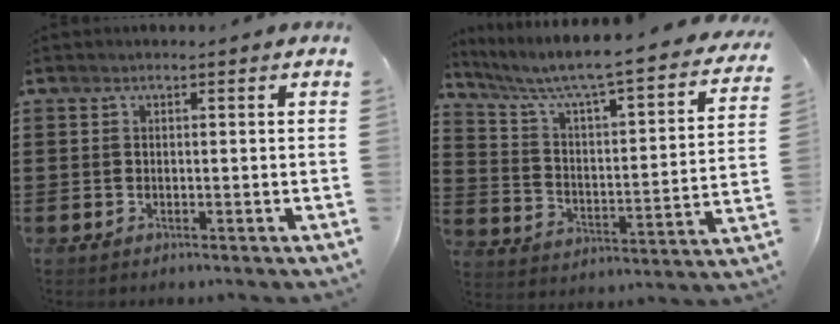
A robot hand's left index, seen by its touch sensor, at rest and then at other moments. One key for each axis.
{"total": 5.4, "fx": 4.4, "fy": 0.3, "fz": 3.1, "tx": -0.083, "ty": -0.047, "tz": 0.064}